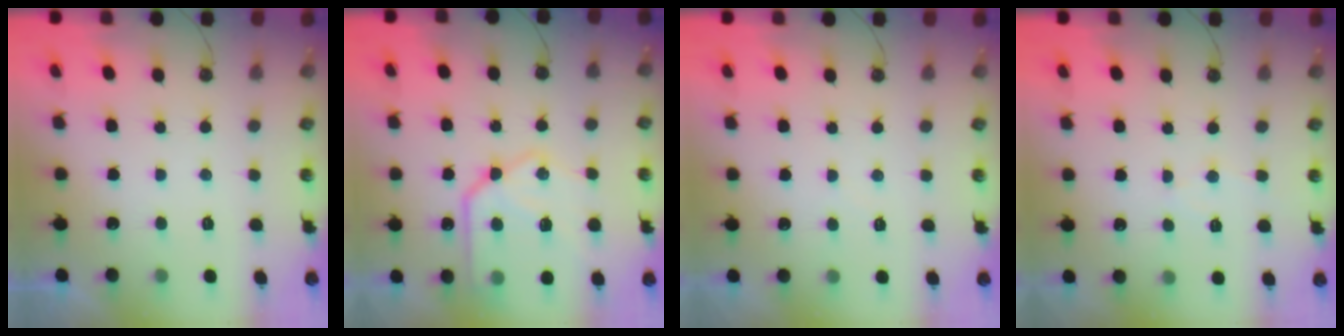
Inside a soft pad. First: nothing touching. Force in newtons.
{"total": 18.3, "press": 18.2, "slide": 1.7}
{"total": 4.0, "press": 3.9, "slide": 0.6}
{"total": 5.0, "press": 5.0, "slide": 0.3}